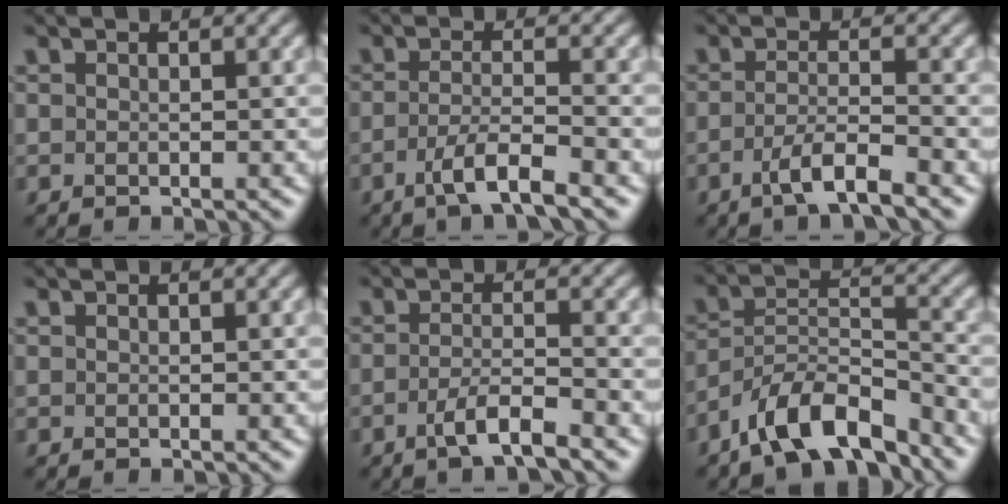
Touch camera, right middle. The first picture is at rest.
{"total": 3.7, "force": [-1.9, 0.6, 3.1], "torque": [-0.061, 0.001, -0.043]}
{"total": 3.4, "force": [-1.8, 0.6, 2.8], "torque": [-0.053, 0.003, -0.042]}
{"total": 0.0}
{"total": 3.1, "force": [-1.6, 0.5, 2.5], "torque": [-0.047, 0.004, -0.038]}
{"total": 7.1, "force": [-5.3, 2.5, 3.9], "torque": [-0.066, 0.005, -0.101]}